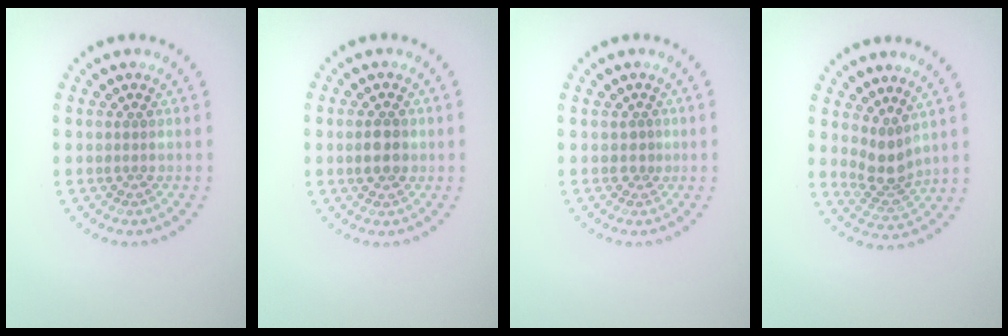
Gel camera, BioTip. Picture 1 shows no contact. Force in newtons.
{"total": 2.7, "press": 2.7, "slide": 0.0}
{"total": 0.6, "press": 0.4, "slide": 0.5}
{"total": 2.7, "press": 2.0, "slide": 1.7}